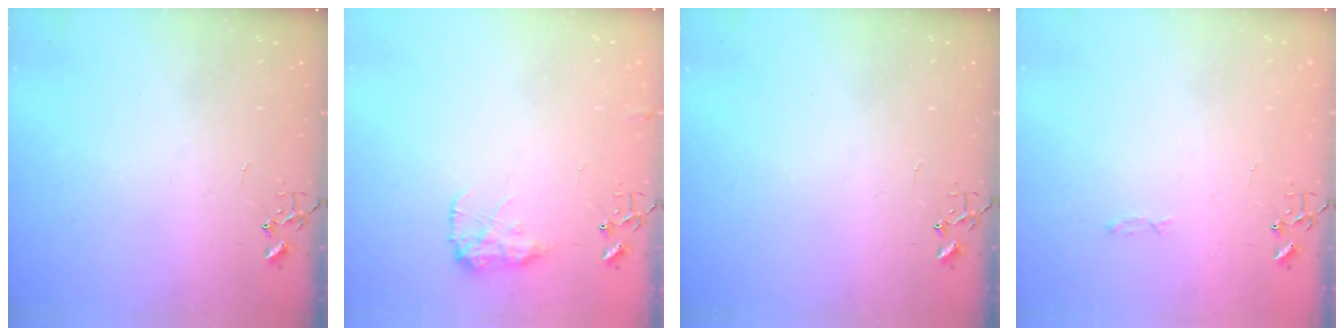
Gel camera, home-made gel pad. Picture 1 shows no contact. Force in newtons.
{"total": 9.8, "press": 9.8, "slide": 0.2}
{"total": 0.0}
{"total": 3.3, "press": 3.3, "slide": 0.5}